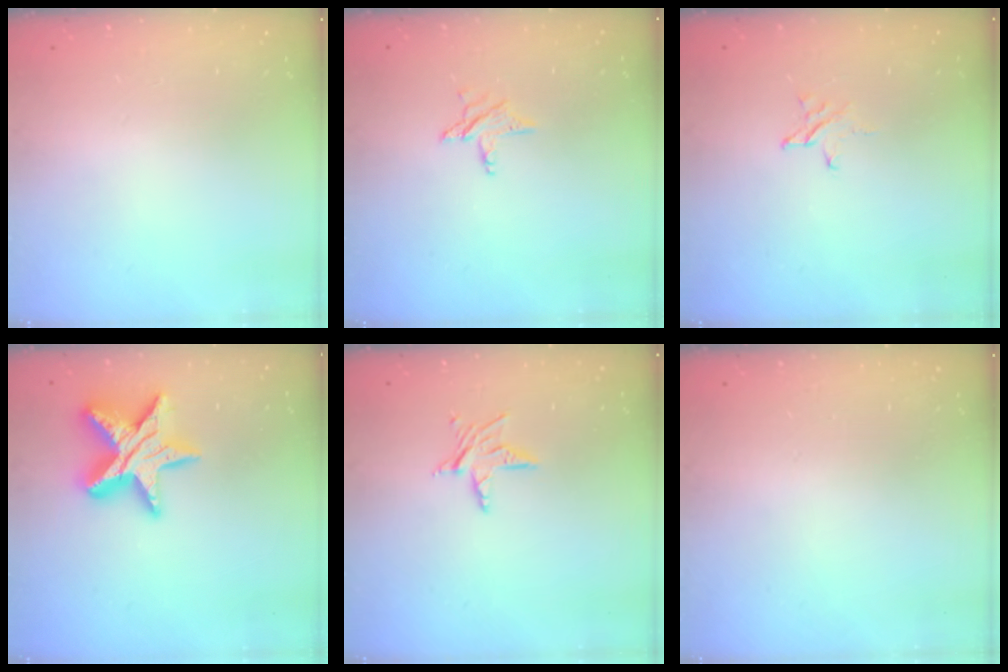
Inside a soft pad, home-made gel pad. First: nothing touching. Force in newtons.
{"total": 4.4, "press": 4.4, "slide": 0.4}
{"total": 3.0, "press": 3.0, "slide": 0.4}
{"total": 15.8, "press": 15.8, "slide": 1.2}
{"total": 6.4, "press": 6.4, "slide": 0.4}
{"total": 0.0}